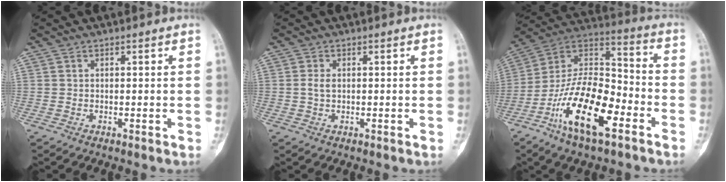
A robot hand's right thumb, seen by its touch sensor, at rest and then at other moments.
{"total": 1.8, "force": [0.1, 1.1, 1.4], "torque": [-0.024, 0.003, 0.000]}
{"total": 20.2, "force": [-9.4, 8.4, 15.8], "torque": [-0.282, 0.063, -0.173]}